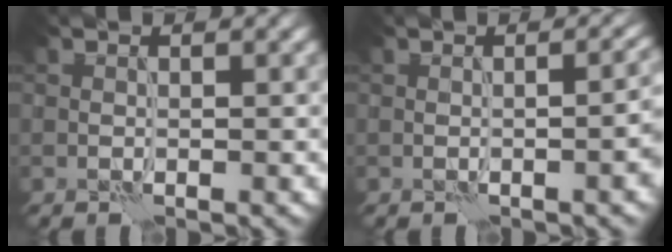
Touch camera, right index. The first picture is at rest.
{"total": 4.9, "force": [-0.5, 2.0, 4.4], "torque": [-0.028, 0.009, -0.003]}